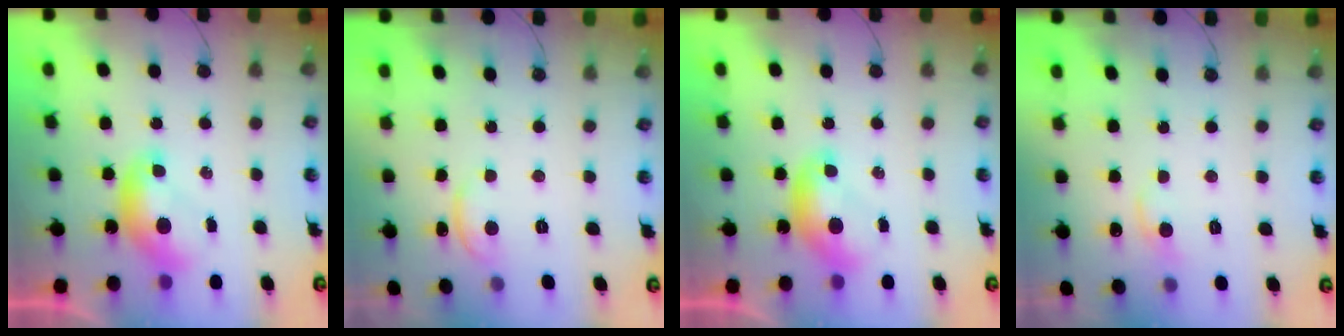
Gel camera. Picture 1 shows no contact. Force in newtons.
{"total": 0.6, "press": 0.4, "slide": 0.5}
{"total": 0.0}
{"total": 1.6, "press": 1.3, "slide": 0.8}